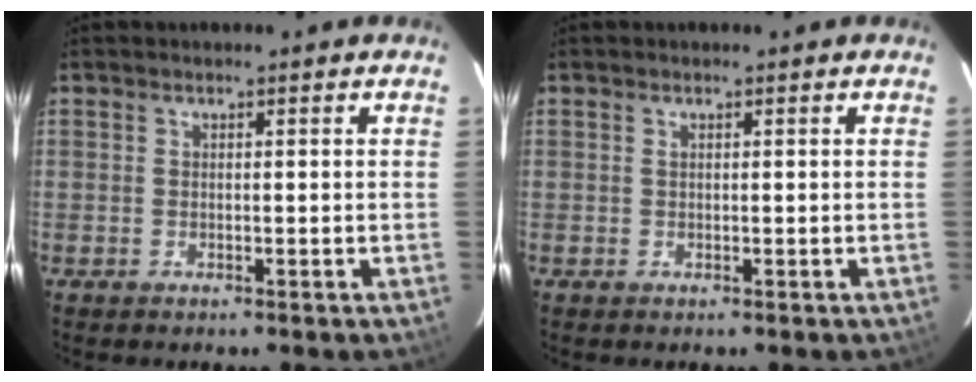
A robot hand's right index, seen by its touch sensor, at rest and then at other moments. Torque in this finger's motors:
{"motor_torque": [0.04, 0.25, 0.04, 0.00]}